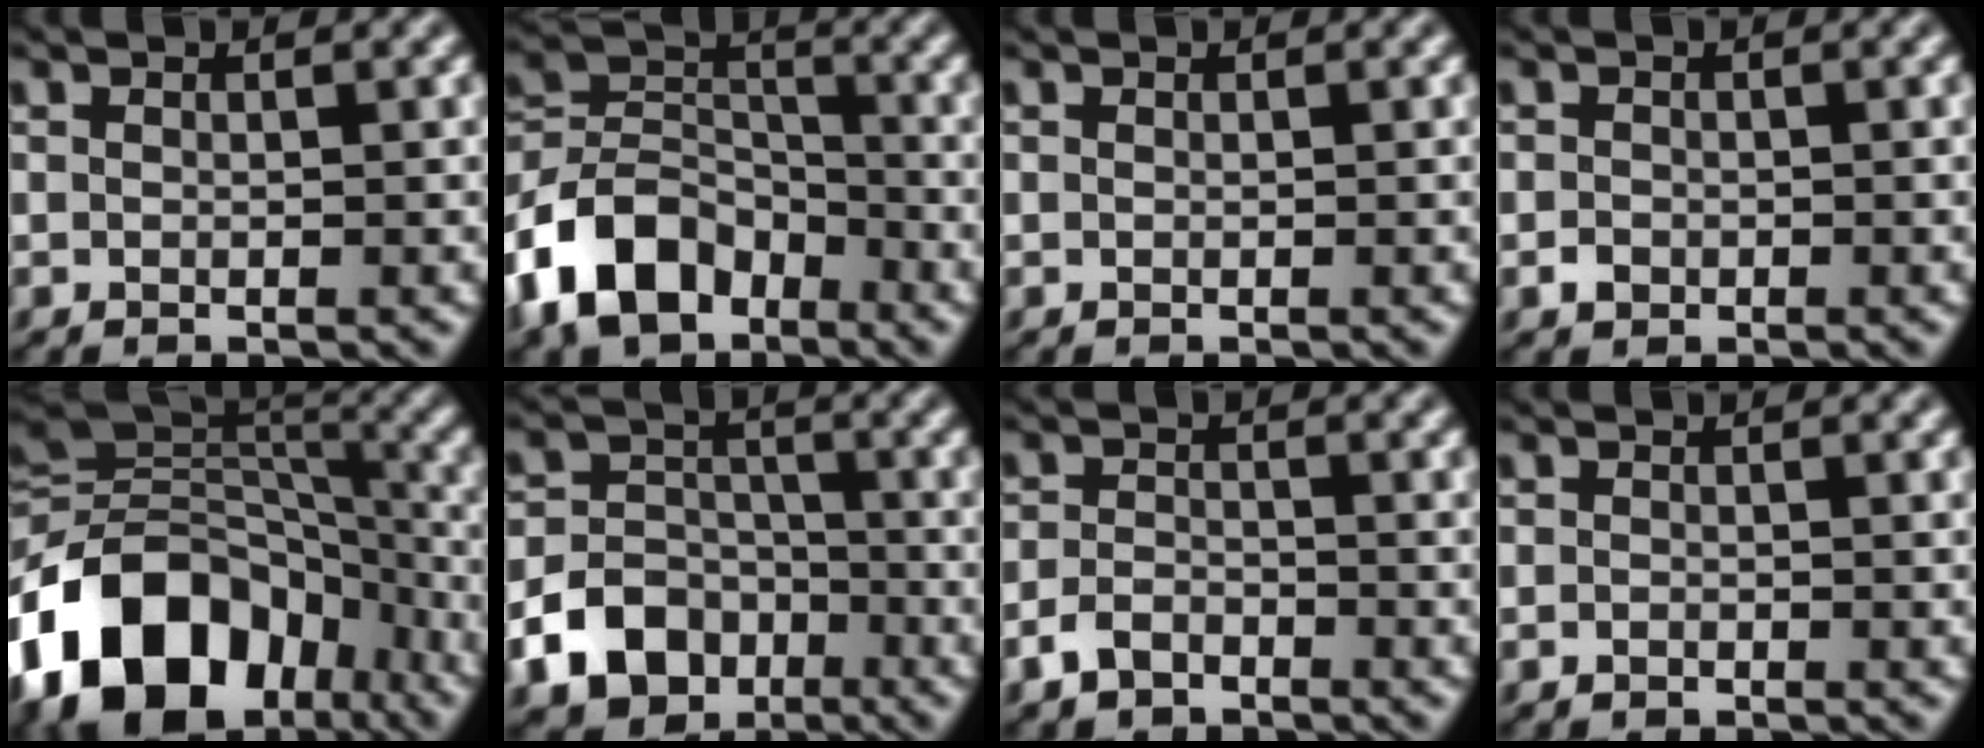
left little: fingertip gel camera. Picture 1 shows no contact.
{"total": 8.5, "force": [-5.1, 5.4, 4.2], "torque": [-0.081, 0.007, -0.115]}
{"total": 0.0}
{"total": 1.0, "force": [-0.6, 0.8, 0.3], "torque": [-0.003, -0.001, -0.015]}
{"total": 15.3, "force": [-7.5, 10.2, 8.7], "torque": [-0.164, 0.010, -0.138]}
{"total": 9.8, "force": [-5.4, 7.6, 2.8], "torque": [-0.040, -0.026, -0.114]}
{"total": 2.3, "force": [-1.8, 1.2, 0.8], "torque": [-0.015, 0.004, -0.043]}
{"total": 0.6, "force": [-0.5, 0.3, 0.1], "torque": [-0.001, -0.002, -0.012]}